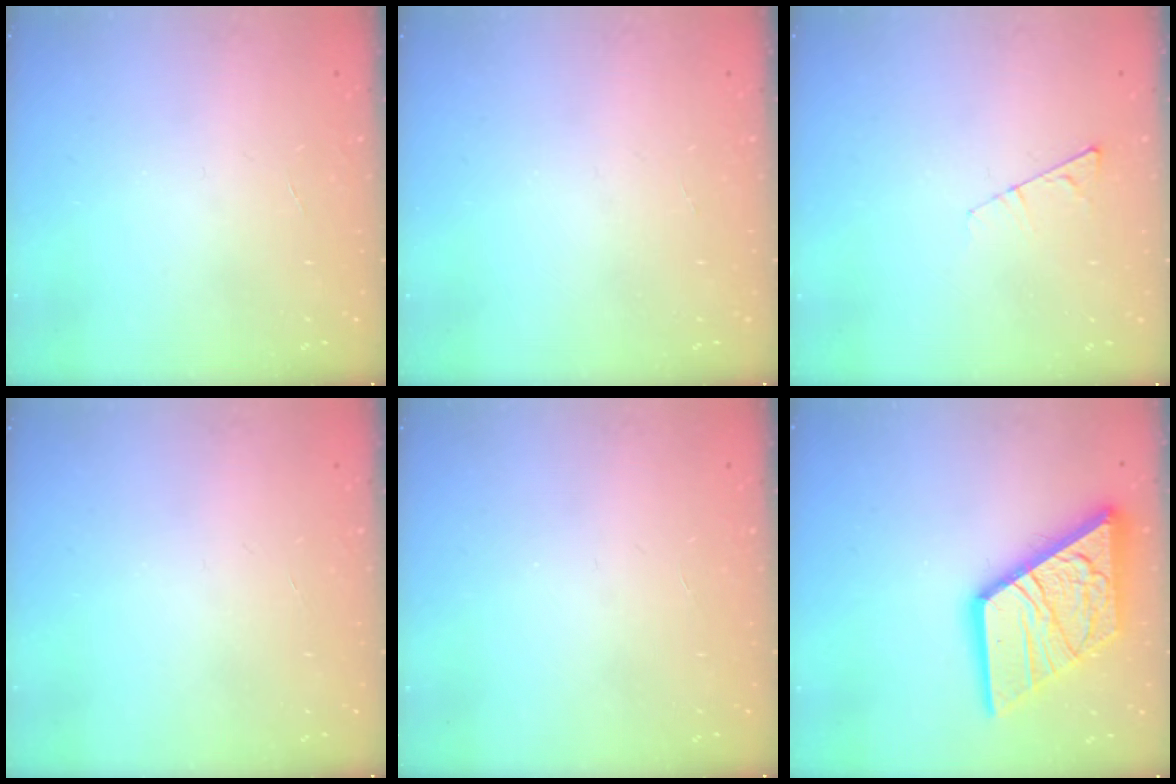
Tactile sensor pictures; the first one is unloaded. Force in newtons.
{"total": 0.0}
{"total": 3.5, "press": 3.4, "slide": 0.4}
{"total": 0.0}
{"total": 0.0}
{"total": 22.4, "press": 22.2, "slide": 2.6}